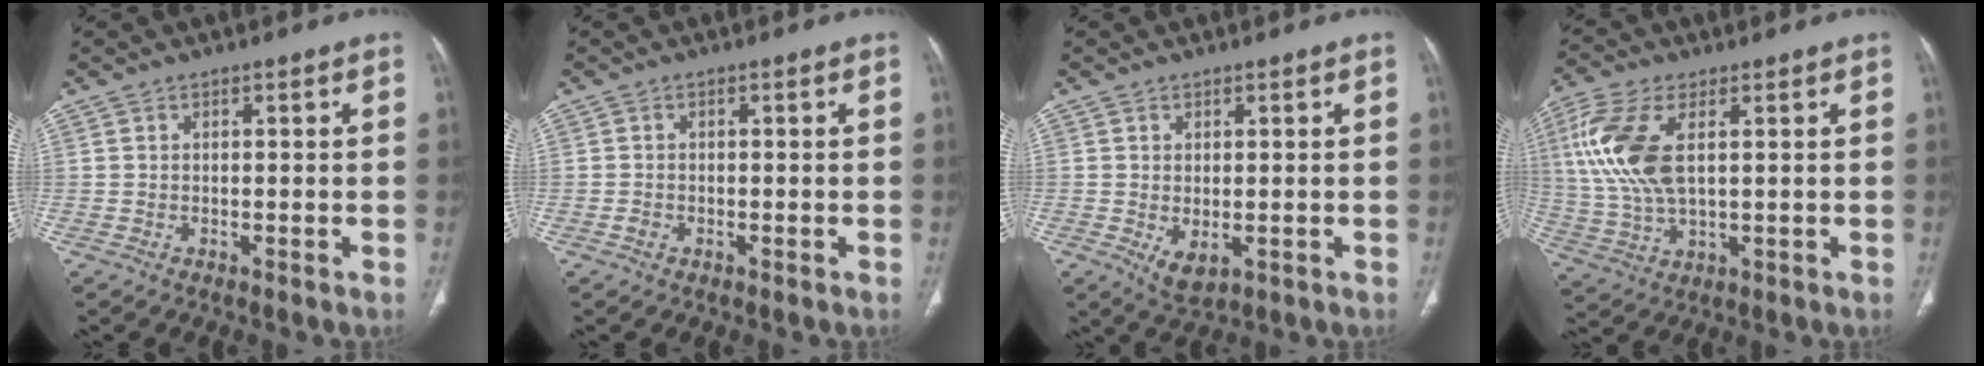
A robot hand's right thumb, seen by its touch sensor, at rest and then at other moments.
{"total": 0.9, "force": [-0.4, 0.7, 0.4], "torque": [-0.011, 0.002, -0.008]}
{"total": 4.0, "force": [-0.8, 2.2, 3.3], "torque": [-0.052, -0.009, 0.002]}
{"total": 13.6, "force": [3.3, 6.6, 11.4], "torque": [-0.270, -0.002, 0.071]}